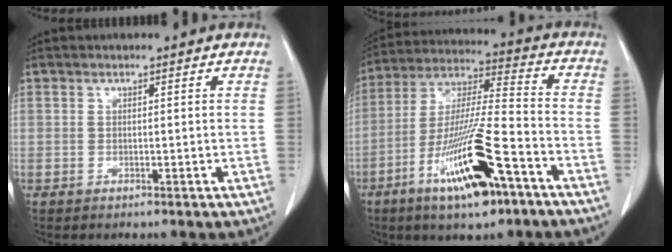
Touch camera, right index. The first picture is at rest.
{"total": 16.8, "force": [-8.7, 2.4, 14.2], "torque": [-0.284, -0.017, -0.149]}